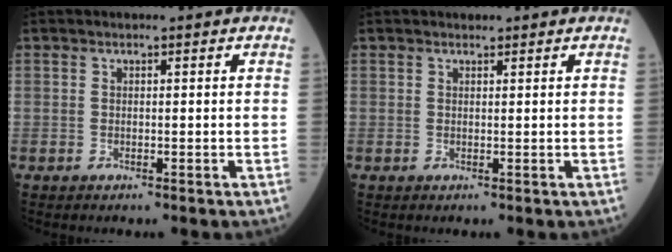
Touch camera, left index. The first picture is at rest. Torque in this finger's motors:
{"motor_torque": [0.14, -0.02, -0.01, 0.01]}